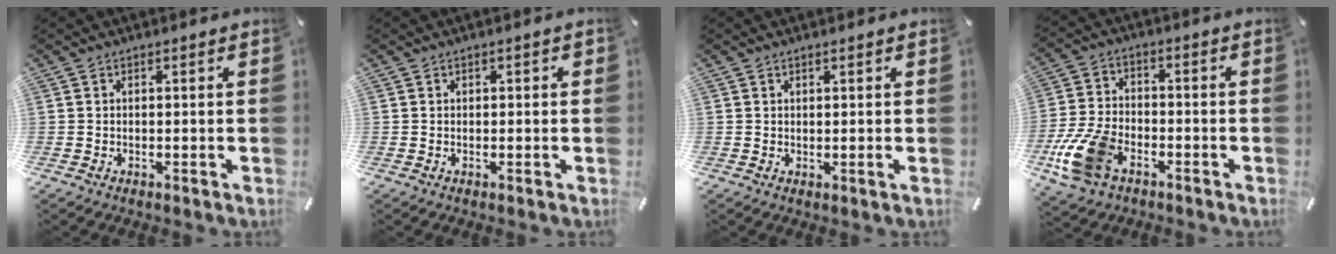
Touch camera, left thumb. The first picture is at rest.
{"total": 0.6, "force": [0.1, 0.5, 0.2], "torque": [-0.005, 0.004, 0.000]}
{"total": 1.5, "force": [0.3, -0.1, 1.5], "torque": [-0.026, -0.005, 0.006]}
{"total": 12.2, "force": [-5.7, 7.6, 7.6], "torque": [-0.165, 0.021, -0.104]}